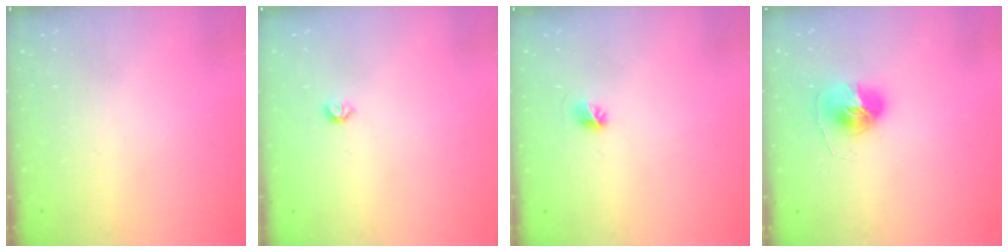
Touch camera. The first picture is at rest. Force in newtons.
{"total": 3.9, "press": 3.8, "slide": 0.8}
{"total": 4.2, "press": 3.9, "slide": 1.4}
{"total": 7.8, "press": 7.8, "slide": 0.1}